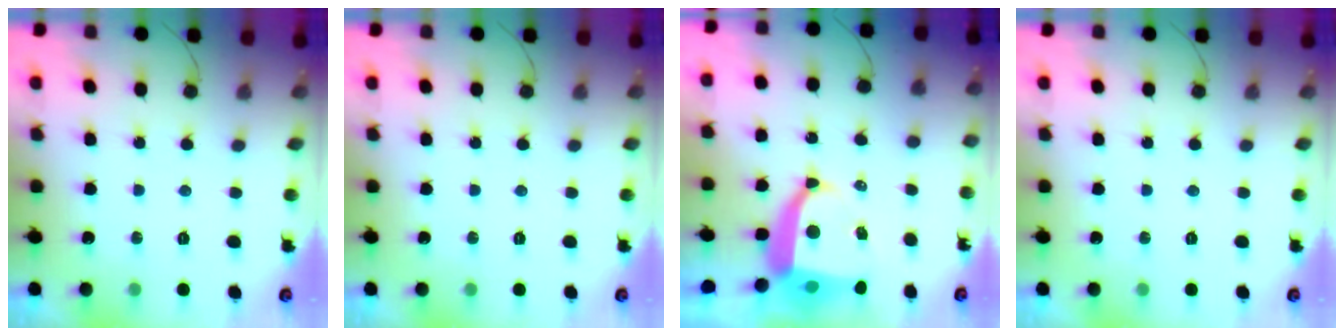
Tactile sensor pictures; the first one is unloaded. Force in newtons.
{"total": 0.0}
{"total": 8.7, "press": 8.6, "slide": 1.1}
{"total": 0.0}